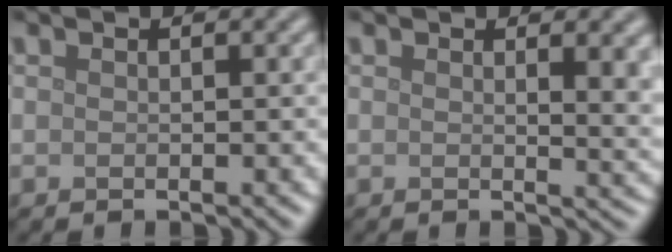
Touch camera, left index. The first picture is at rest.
{"total": 3.7, "force": [1.3, 1.4, 3.2], "torque": [-0.030, -0.002, 0.019]}